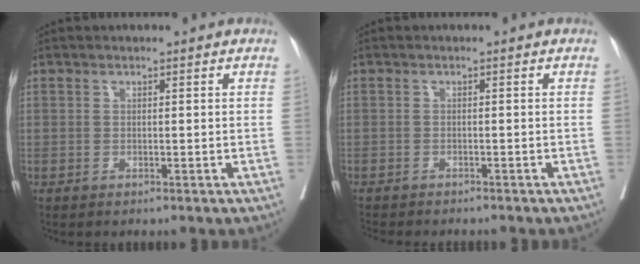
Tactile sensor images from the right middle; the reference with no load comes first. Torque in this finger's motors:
{"motor_torque": [0.96, -1.18, 0.32, 0.03]}